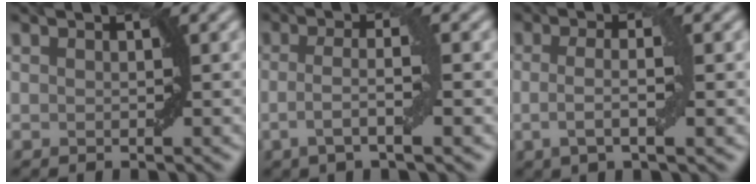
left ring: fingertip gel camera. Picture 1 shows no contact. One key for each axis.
{"total": 3.7, "fx": -0.7, "fy": 0.7, "fz": 3.5, "tx": -0.064, "ty": 0.001, "tz": -0.018}
{"total": 3.6, "fx": -0.3, "fy": 0.7, "fz": 3.5, "tx": -0.066, "ty": -0.005, "tz": -0.005}